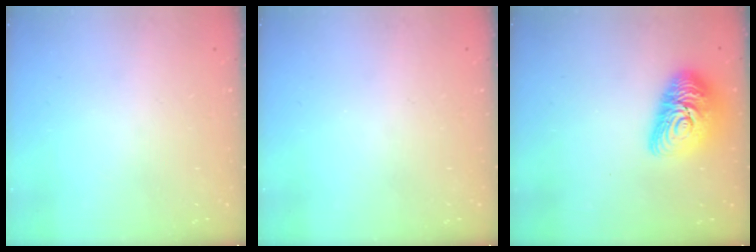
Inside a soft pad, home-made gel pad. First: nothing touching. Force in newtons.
{"total": 0.0}
{"total": 14.6, "press": 14.5, "slide": 1.1}